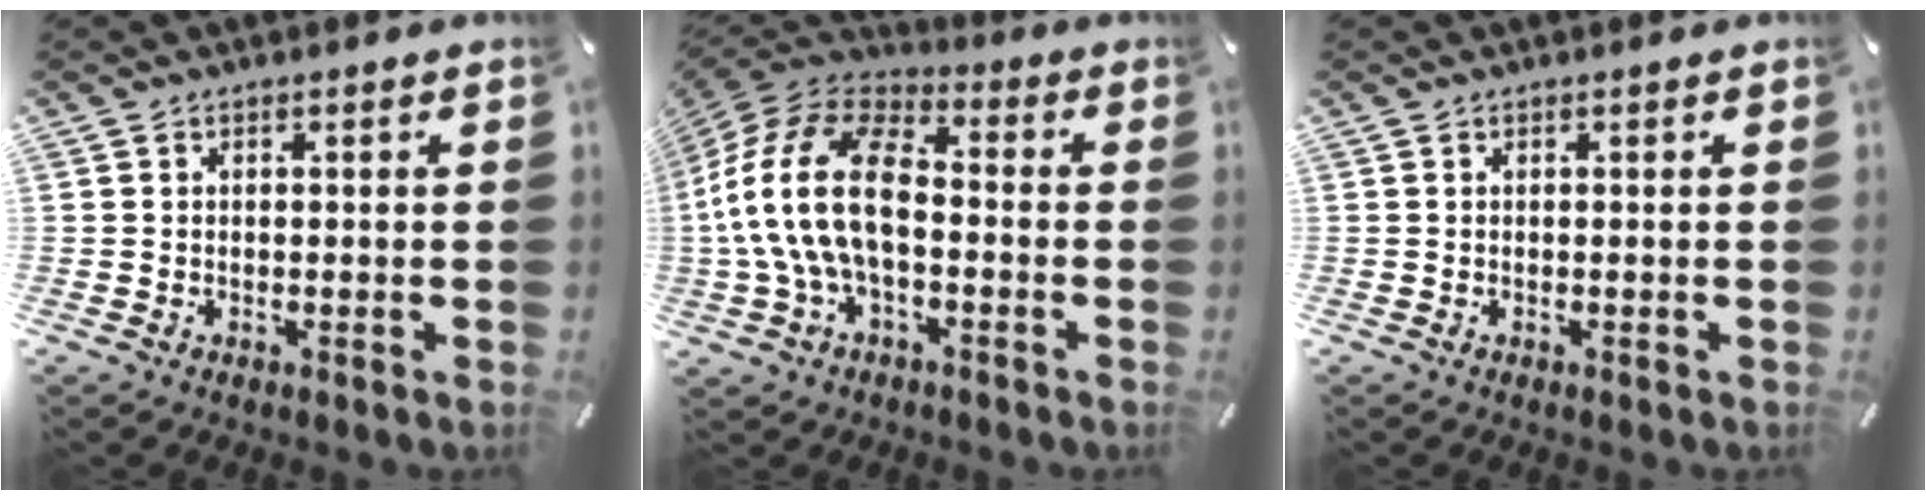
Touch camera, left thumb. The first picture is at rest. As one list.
[{"total": 18.9, "force": [-2.2, 11.4, 14.9], "torque": [-0.322, 0.020, -0.042]}, {"total": 0.0}]